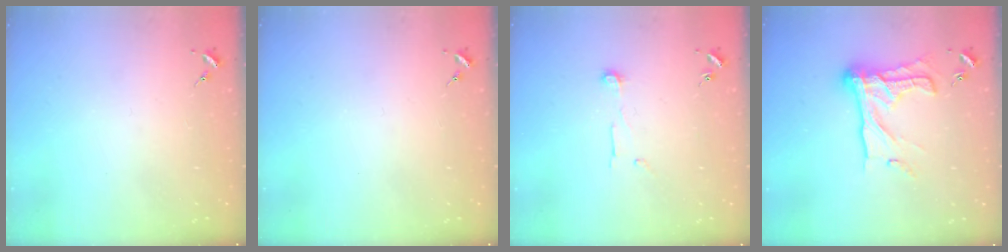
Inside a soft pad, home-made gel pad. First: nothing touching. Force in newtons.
{"total": 0.0}
{"total": 7.1, "press": 7.1, "slide": 0.3}
{"total": 19.9, "press": 19.8, "slide": 1.8}